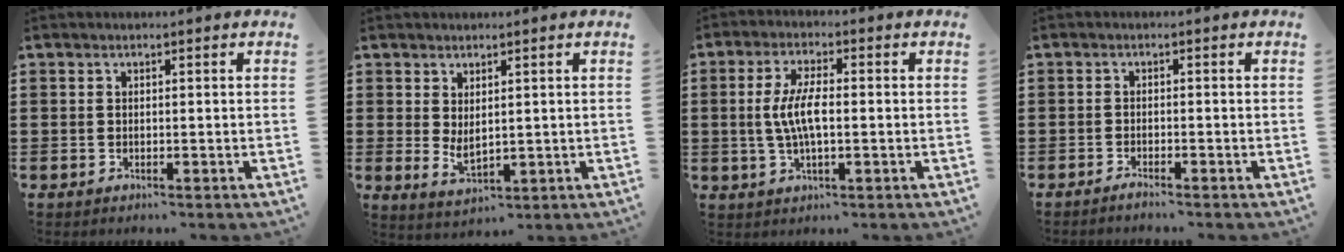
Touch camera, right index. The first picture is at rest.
{"total": 3.0, "force": [0.9, 1.5, 2.4], "torque": [-0.055, -0.002, 0.015]}
{"total": 6.1, "force": [-0.4, 1.9, 5.7], "torque": [-0.124, -0.003, -0.014]}
{"total": 1.2, "force": [-1.1, 0.0, 0.3], "torque": [-0.006, -0.002, -0.022]}